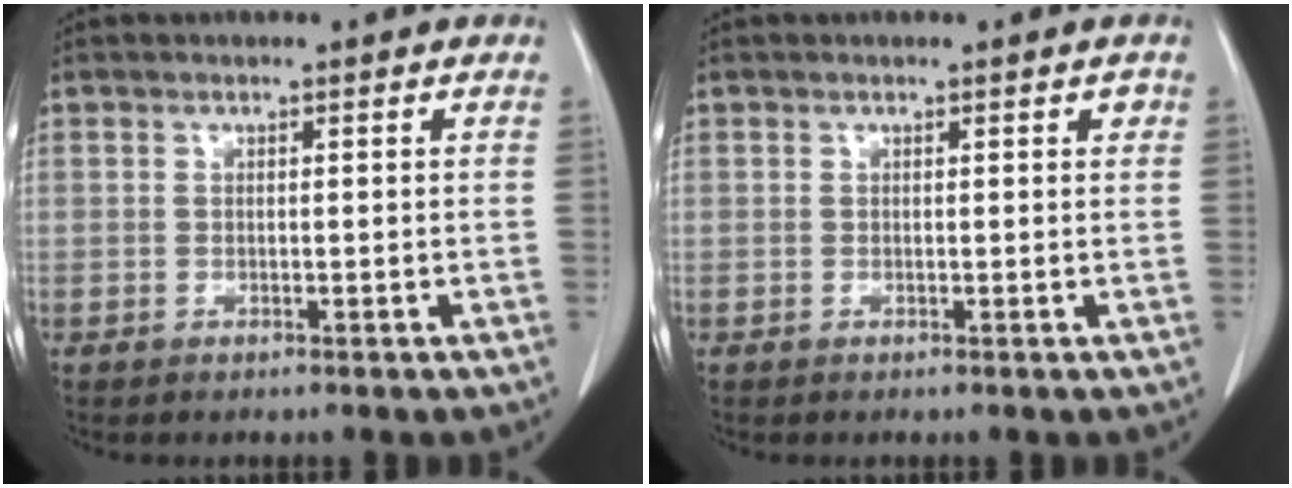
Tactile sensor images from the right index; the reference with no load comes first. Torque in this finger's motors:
{"motor_torque": [-0.02, 0.05, -0.01, 0.00]}